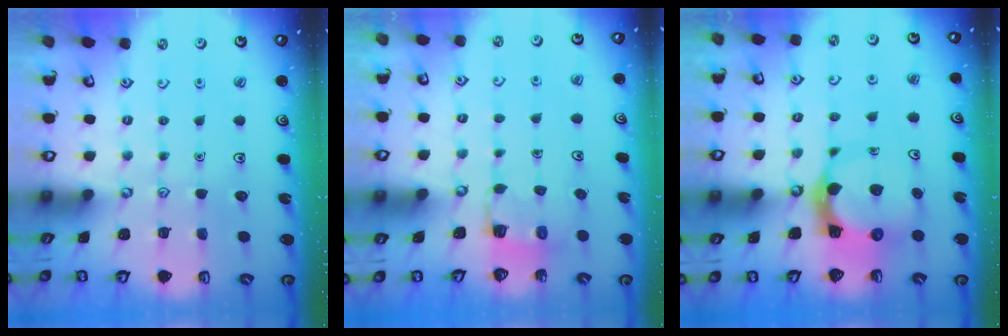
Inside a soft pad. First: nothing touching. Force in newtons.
{"total": 3.1, "press": 3.0, "slide": 0.3}
{"total": 8.2, "press": 8.1, "slide": 1.3}